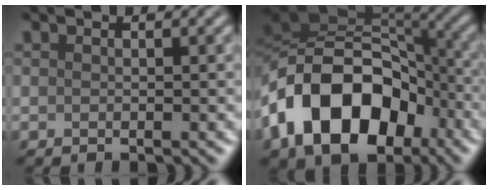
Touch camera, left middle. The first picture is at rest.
{"total": 14.4, "force": [-5.7, 9.4, 9.4], "torque": [-0.173, 0.008, -0.112]}